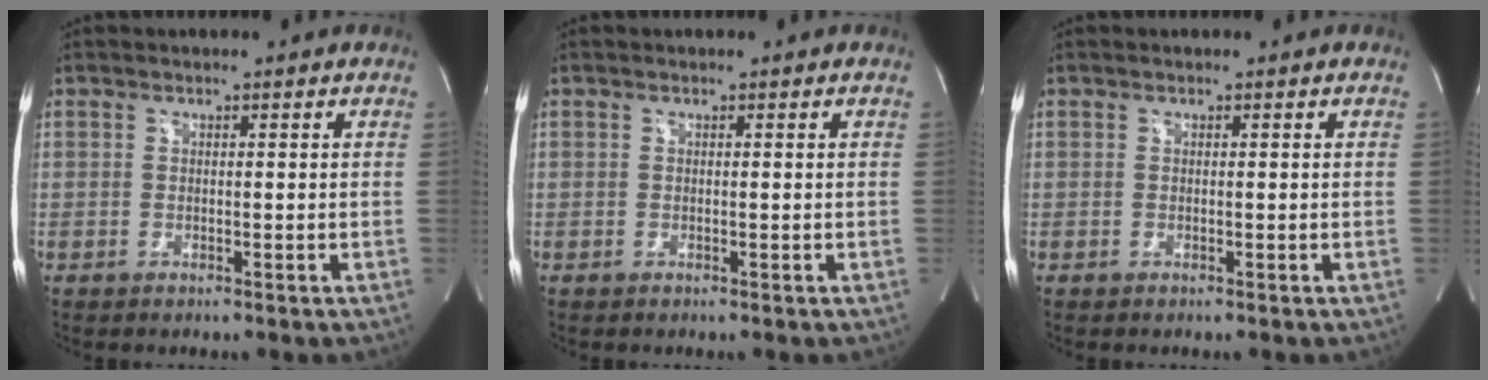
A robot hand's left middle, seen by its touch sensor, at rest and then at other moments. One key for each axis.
{"total": 0.0}
{"total": 0.0}